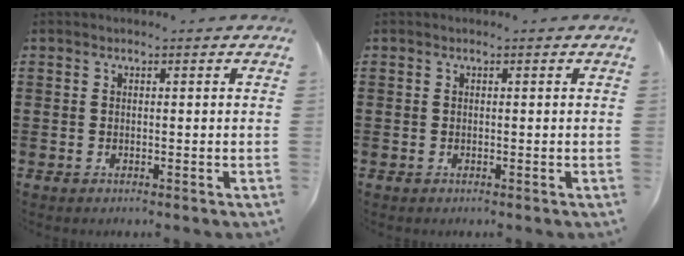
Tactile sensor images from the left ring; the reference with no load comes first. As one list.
[{"total": 0.0}]